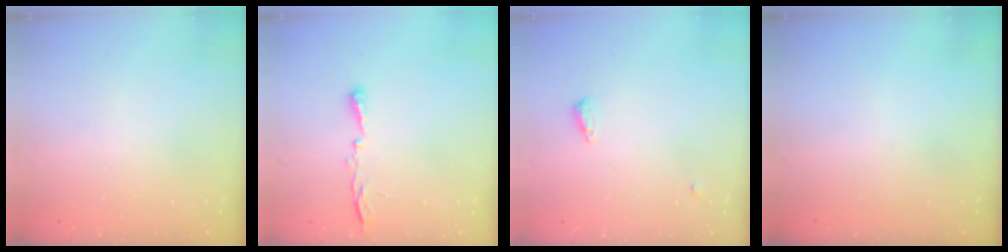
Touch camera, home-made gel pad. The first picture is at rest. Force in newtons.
{"total": 5.2, "press": 5.1, "slide": 0.8}
{"total": 5.5, "press": 5.4, "slide": 1.0}
{"total": 0.0}